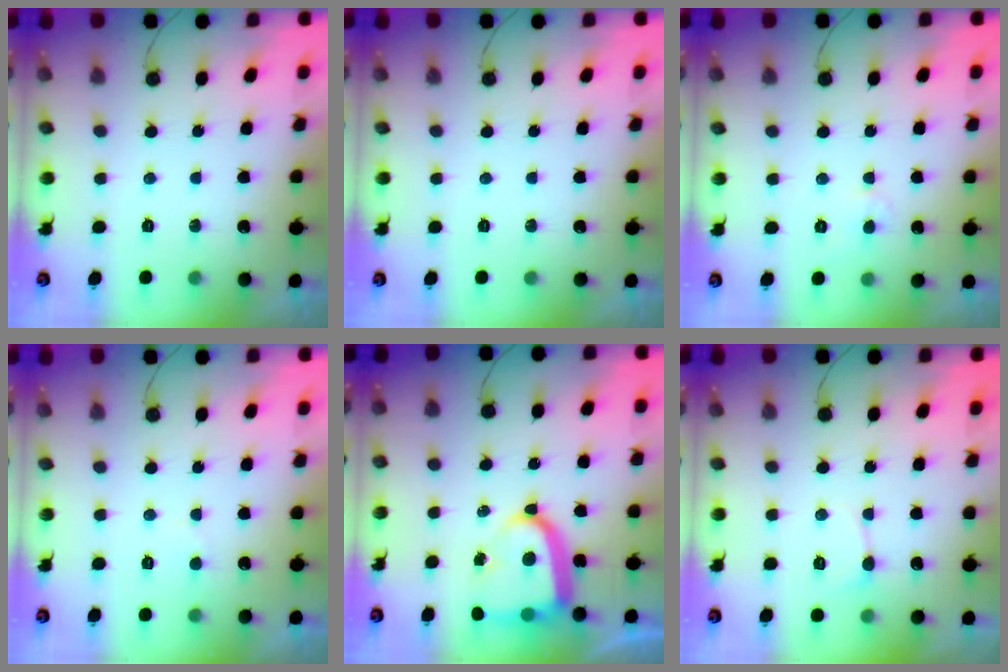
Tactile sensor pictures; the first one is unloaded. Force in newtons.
{"total": 0.0}
{"total": 3.5, "press": 3.5, "slide": 0.4}
{"total": 3.5, "press": 3.5, "slide": 0.4}
{"total": 14.7, "press": 14.6, "slide": 1.5}
{"total": 3.7, "press": 3.6, "slide": 0.5}